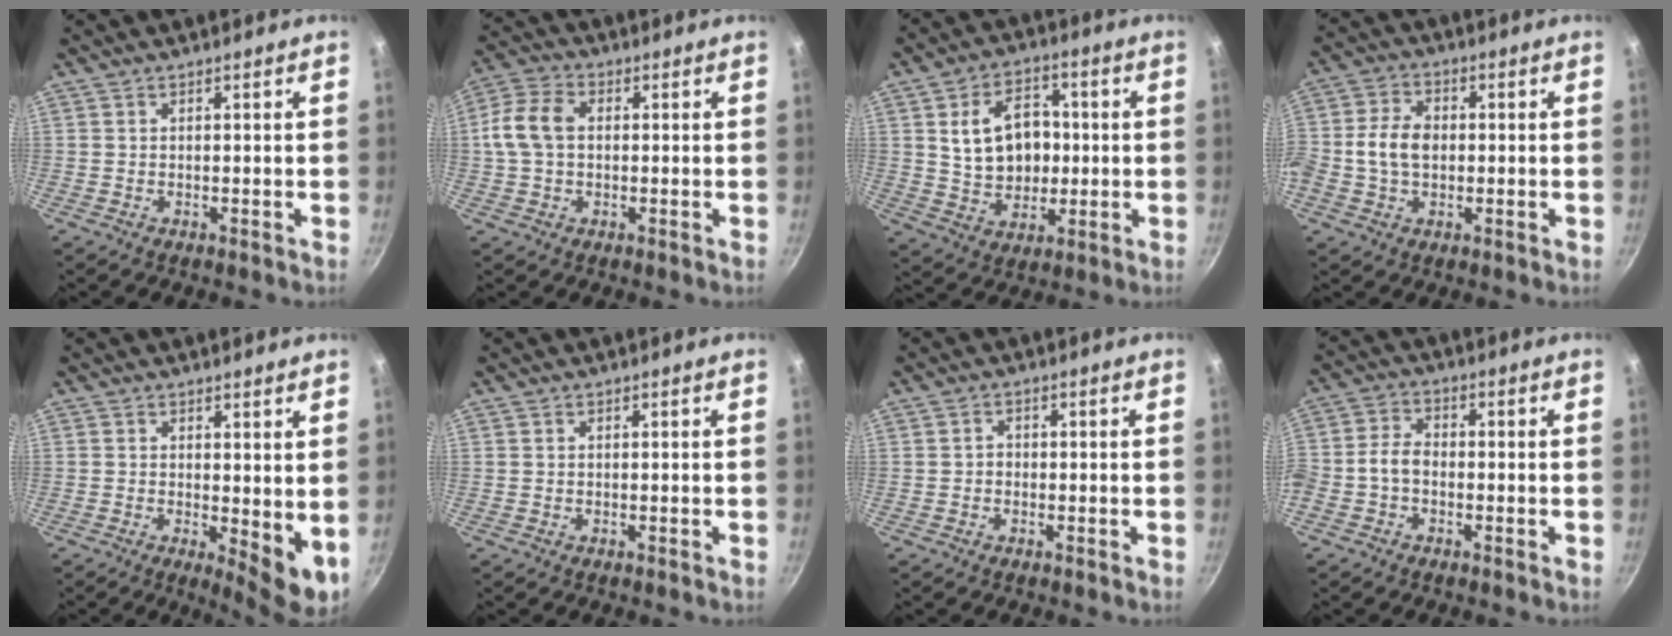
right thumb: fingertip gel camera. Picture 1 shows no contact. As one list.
[{"total": 8.8, "force": [0.5, 6.1, 6.3], "torque": [-0.120, 0.024, 0.000]}, {"total": 13.6, "force": [1.5, 10.1, 9.0], "torque": [-0.116, 0.007, 0.033]}, {"total": 8.3, "force": [-0.2, 6.1, 5.7], "torque": [-0.095, 0.017, -0.017]}, {"total": 6.6, "force": [0.6, 2.5, 6.0], "torque": [-0.074, -0.014, 0.014]}, {"total": 0.0}, {"total": 1.4, "force": [-0.3, 1.2, 0.7], "torque": [-0.011, 0.005, -0.006]}, {"total": 5.1, "force": [-1.7, 3.6, 3.3], "torque": [-0.063, 0.029, -0.046]}]